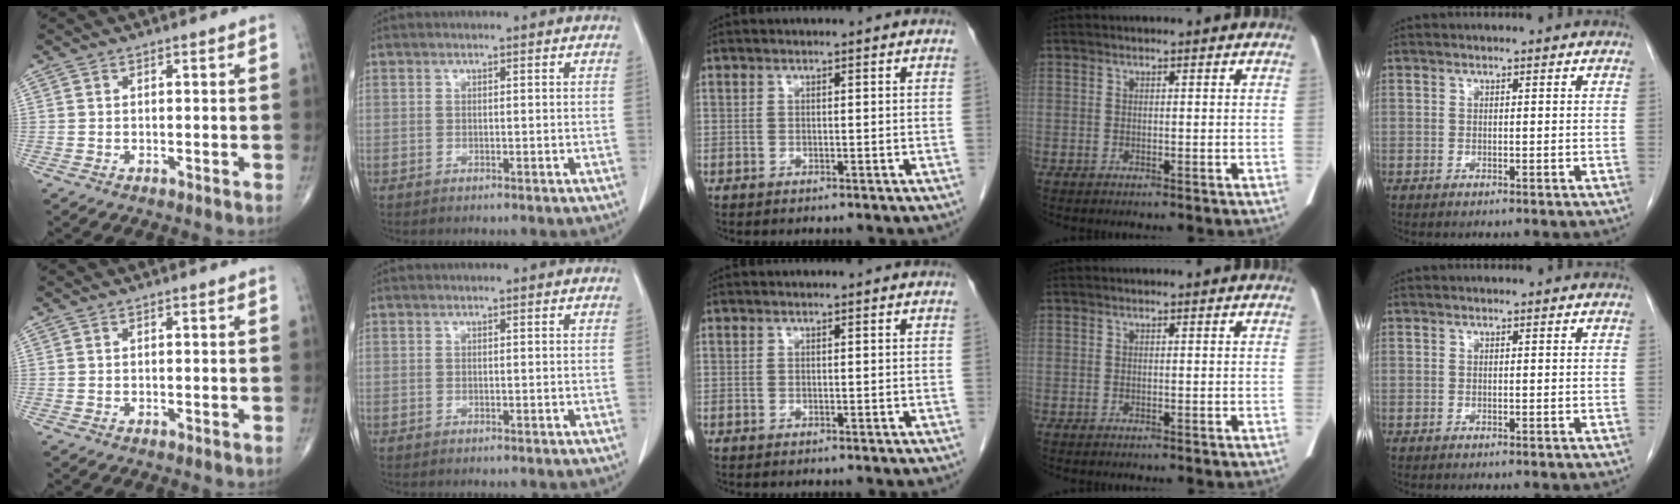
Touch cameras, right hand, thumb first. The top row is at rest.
{}